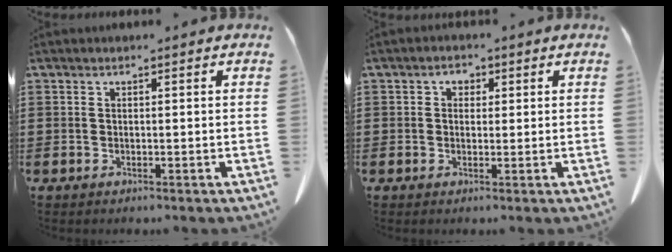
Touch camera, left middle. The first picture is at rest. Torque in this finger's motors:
{"motor_torque": [0.19, 0.33, 0.04, 0.01]}